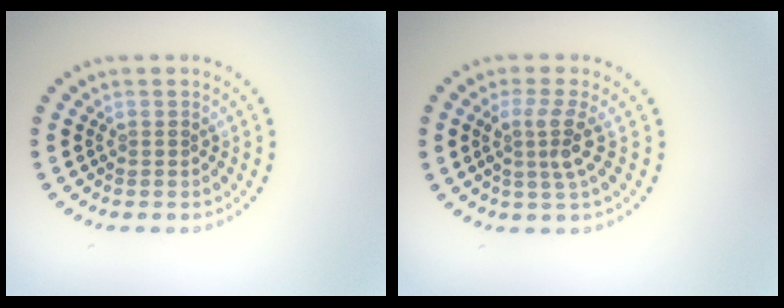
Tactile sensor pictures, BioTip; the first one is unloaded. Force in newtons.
{"total": 2.7, "press": 2.0, "slide": 1.9}